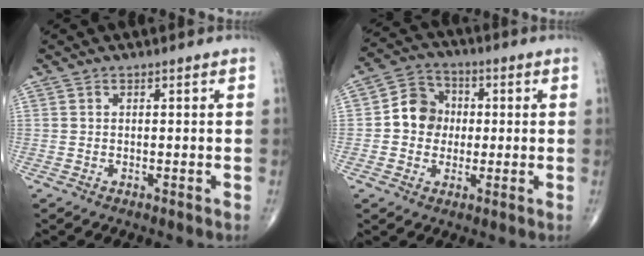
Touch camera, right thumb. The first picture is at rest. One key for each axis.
{"total": 8.4, "fx": 0.1, "fy": 7.4, "fz": 3.8, "tx": -0.033, "ty": 0.020, "tz": -0.011}